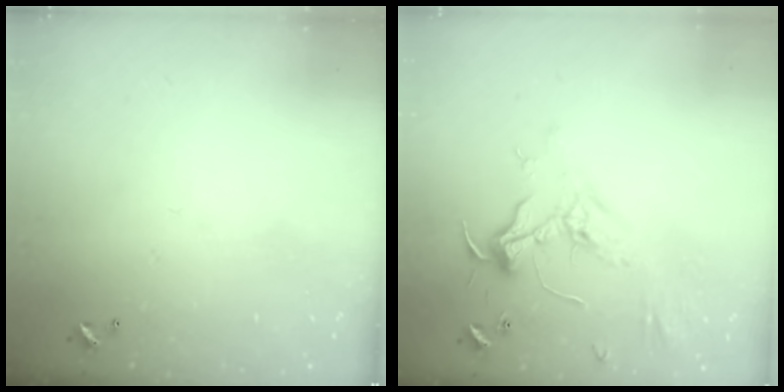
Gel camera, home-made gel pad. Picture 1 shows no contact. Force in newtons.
{"total": 2.4, "press": 2.3, "slide": 0.7}